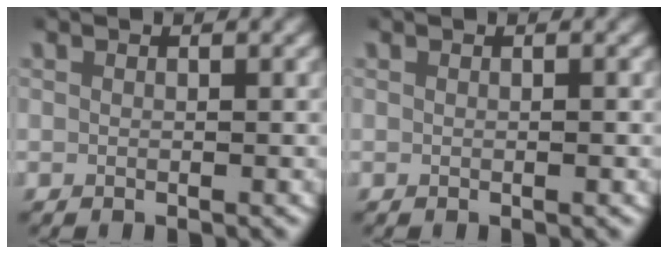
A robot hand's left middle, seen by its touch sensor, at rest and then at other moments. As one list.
[{"total": 0.0}]